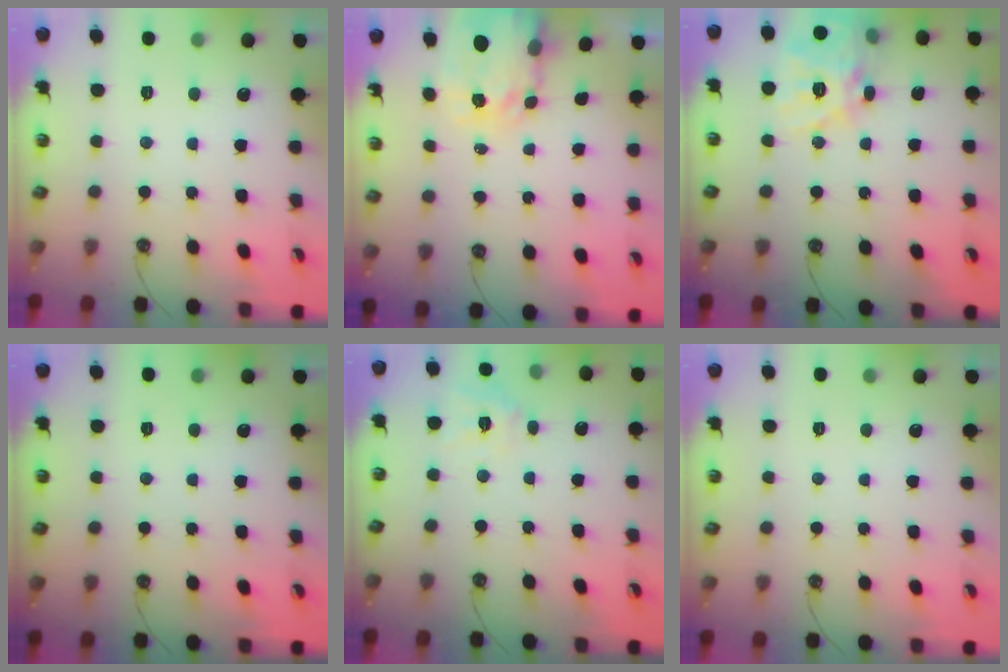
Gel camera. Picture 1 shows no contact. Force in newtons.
{"total": 5.0, "press": 5.0, "slide": 0.4}
{"total": 17.9, "press": 17.8, "slide": 2.3}
{"total": 0.0}
{"total": 9.0, "press": 9.0, "slide": 0.5}
{"total": 0.0}